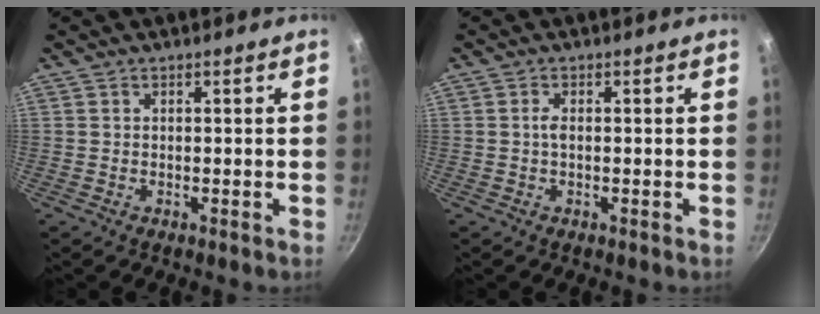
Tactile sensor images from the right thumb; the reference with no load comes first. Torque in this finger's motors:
{"motor_torque": [0.25, 0.00, 0.46, 0.00, 0.00]}